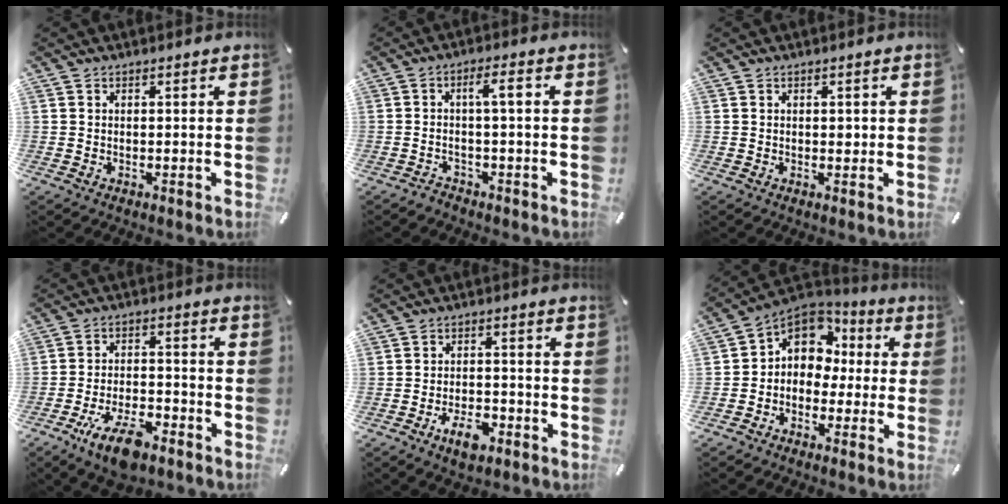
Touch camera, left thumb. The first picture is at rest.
{"total": 3.9, "force": [-0.7, 1.0, 3.7], "torque": [-0.073, 0.016, -0.019]}
{"total": 0.9, "force": [0.2, 0.7, 0.5], "torque": [-0.011, 0.001, 0.003]}
{"total": 11.4, "force": [-7.3, 4.7, 7.5], "torque": [-0.140, 0.039, -0.130]}
{"total": 6.8, "force": [-4.0, 3.4, 4.3], "torque": [-0.082, 0.017, -0.073]}
{"total": 9.0, "force": [1.9, 7.9, 4.0], "torque": [-0.090, -0.001, 0.040]}